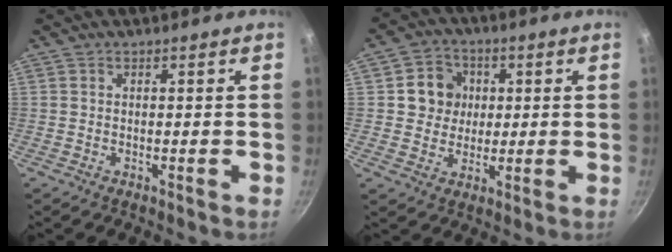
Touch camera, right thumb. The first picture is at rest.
{"total": 7.9, "force": [1.5, 7.2, 2.7], "torque": [-0.005, 0.004, 0.018]}